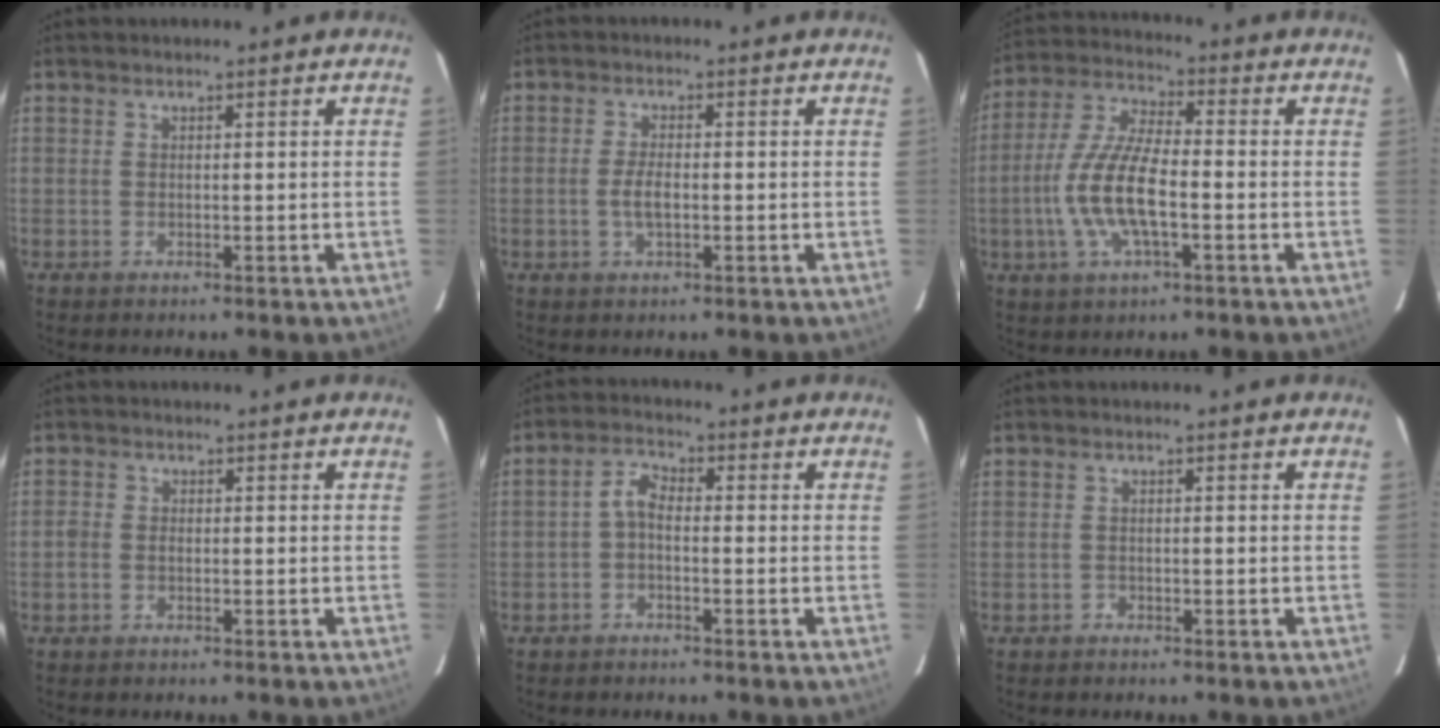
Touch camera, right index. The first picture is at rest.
{"total": 3.2, "force": [-0.7, 1.3, 2.8], "torque": [-0.059, -0.002, -0.012]}
{"total": 12.4, "force": [-3.0, 4.1, 11.3], "torque": [-0.240, -0.001, -0.061]}
{"total": 1.6, "force": [-0.7, 1.2, 0.8], "torque": [-0.016, 0.004, -0.017]}
{"total": 2.7, "force": [-1.1, 1.5, 2.0], "torque": [-0.043, 0.012, -0.025]}
{"total": 0.7, "force": [-0.6, 0.4, -0.1], "torque": [0.002, 0.003, -0.013]}